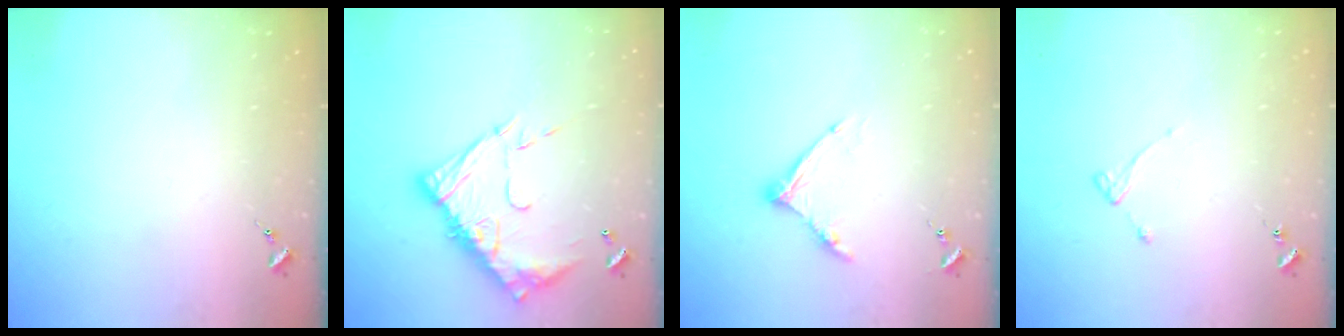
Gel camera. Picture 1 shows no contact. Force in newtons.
{"total": 17.2, "press": 17.1, "slide": 1.4}
{"total": 10.5, "press": 10.5, "slide": 1.0}
{"total": 3.7, "press": 3.6, "slide": 0.5}